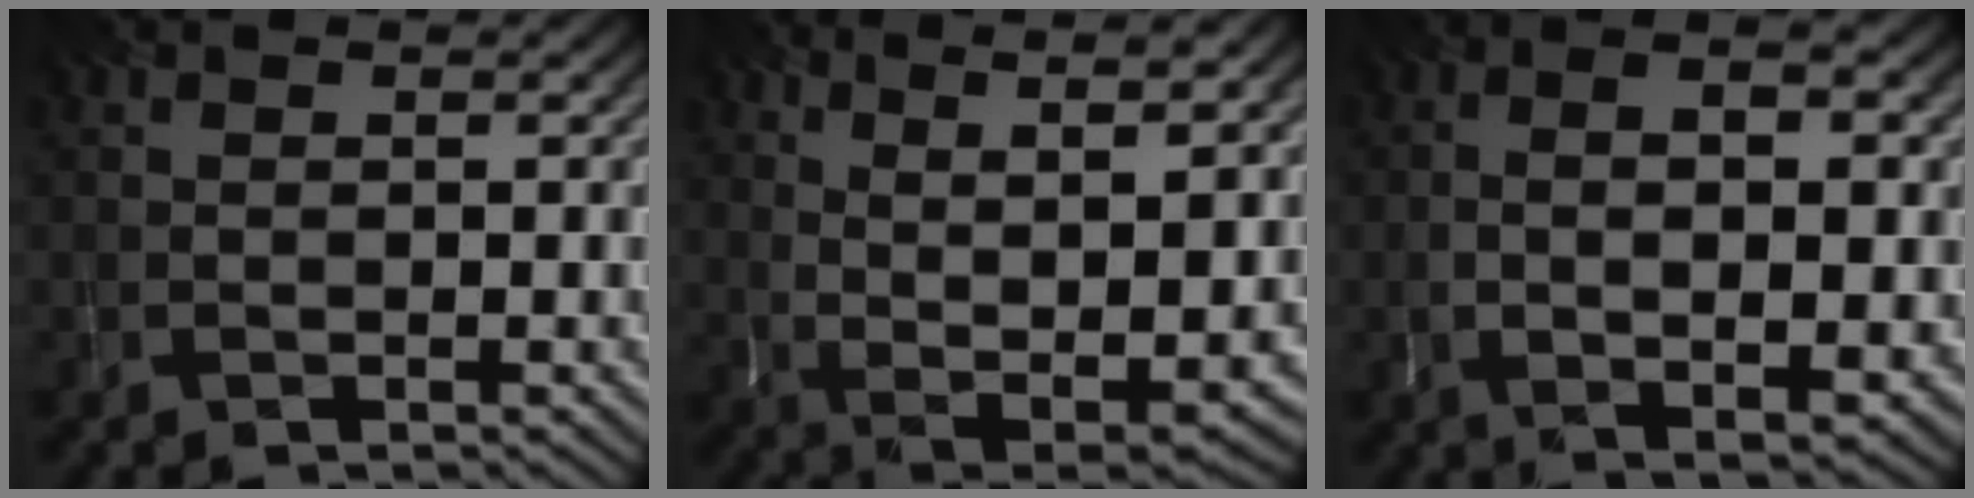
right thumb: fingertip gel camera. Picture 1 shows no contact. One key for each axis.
{"total": 12.9, "fx": 4.4, "fy": 4.6, "fz": 11.3, "tx": -0.201, "ty": 0.014, "tz": 0.078}
{"total": 8.0, "fx": -0.4, "fy": 2.7, "fz": 7.5, "tx": -0.131, "ty": -0.006, "tz": -0.002}